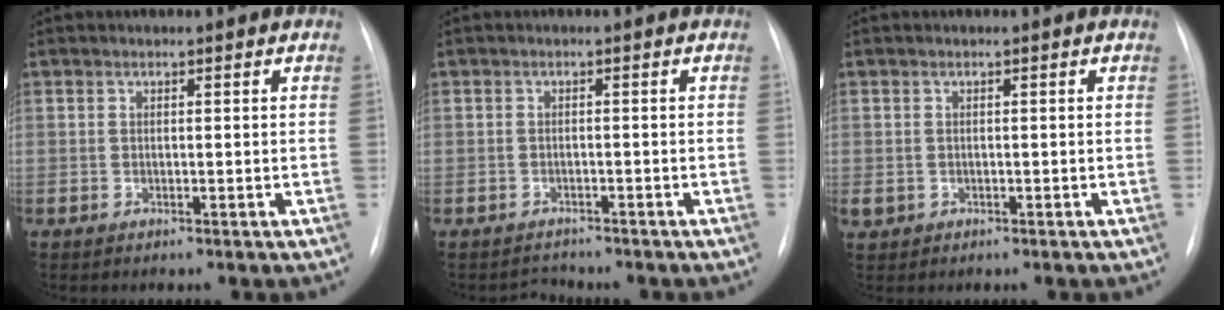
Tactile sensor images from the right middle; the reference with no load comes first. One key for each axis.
{"total": 1.8, "fx": -1.5, "fy": 0.6, "fz": -0.6, "tx": 0.006, "ty": -0.004, "tz": -0.024}
{"total": 1.5, "fx": -0.4, "fy": 1.4, "fz": 0.5, "tx": -0.010, "ty": 0.005, "tz": 0.003}